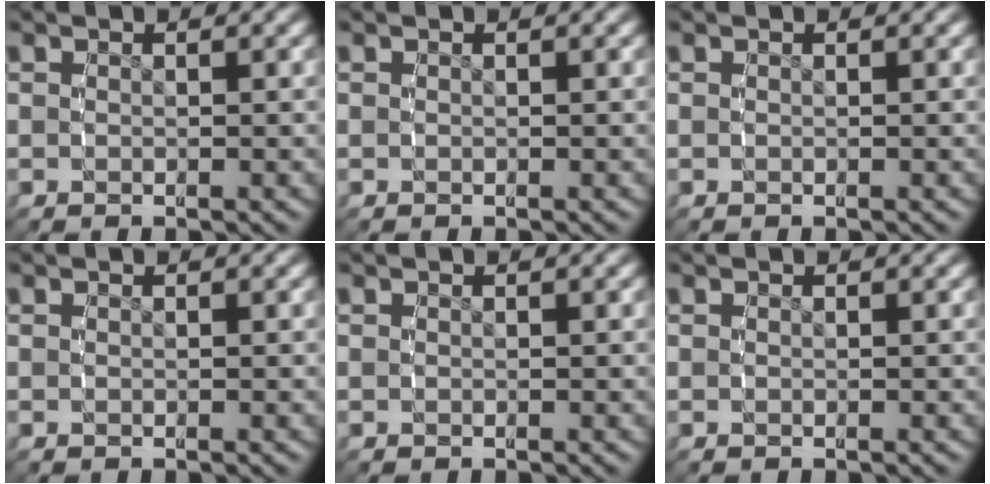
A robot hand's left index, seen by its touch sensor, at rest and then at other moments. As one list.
[{"total": 0.0}, {"total": 0.0}, {"total": 0.0}, {"total": 0.0}, {"total": 0.0}]